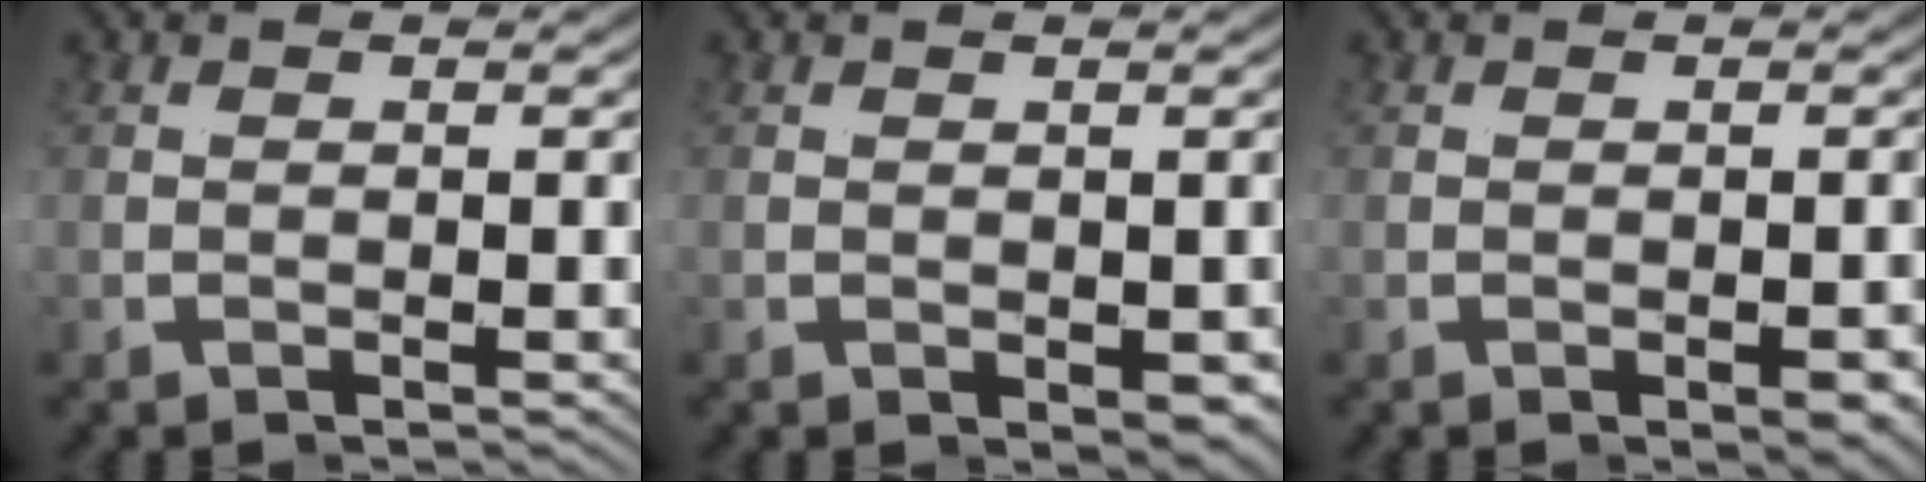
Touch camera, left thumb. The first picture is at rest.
{"total": 1.3, "force": [0.1, 0.6, 1.2], "torque": [-0.020, -0.001, 0.002]}
{"total": 1.1, "force": [-0.4, 0.2, 1.0], "torque": [-0.020, -0.002, -0.007]}